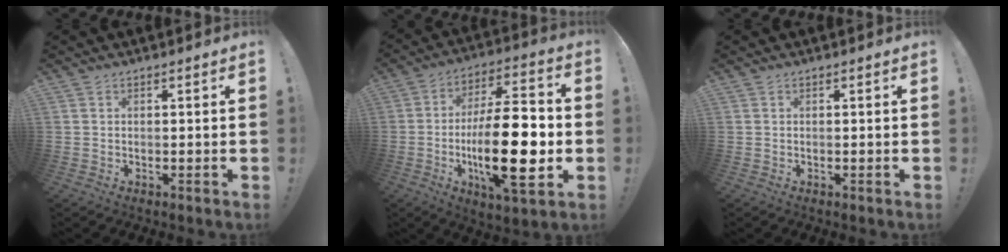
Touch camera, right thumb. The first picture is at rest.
{"total": 25.3, "force": [-4.4, 9.1, 23.2], "torque": [-0.404, 0.010, -0.070]}
{"total": 0.0}